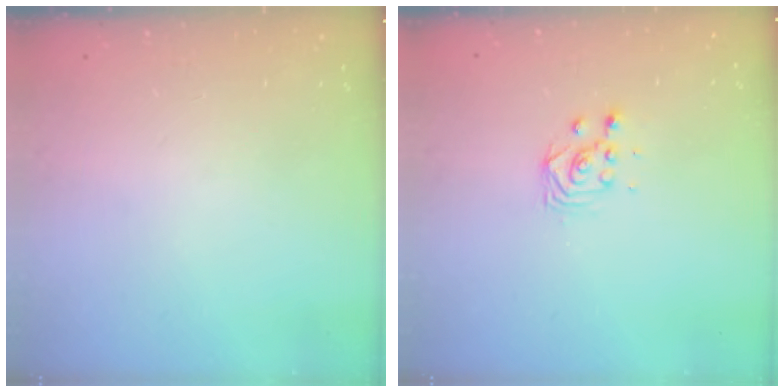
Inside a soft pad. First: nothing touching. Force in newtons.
{"total": 2.8, "press": 2.8, "slide": 0.3}